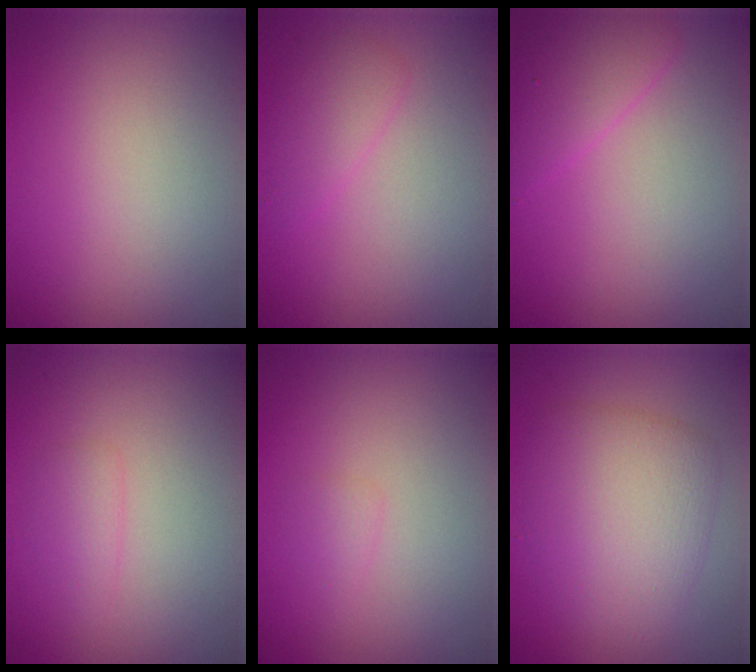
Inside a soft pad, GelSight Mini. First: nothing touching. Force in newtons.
{"total": 2.0, "press": 2.0, "slide": 0.1}
{"total": 2.6, "press": 2.6, "slide": 0.2}
{"total": 1.2, "press": 1.2, "slide": 0.0}
{"total": 0.8, "press": 0.8, "slide": 0.1}
{"total": 5.4, "press": 5.4, "slide": 0.0}